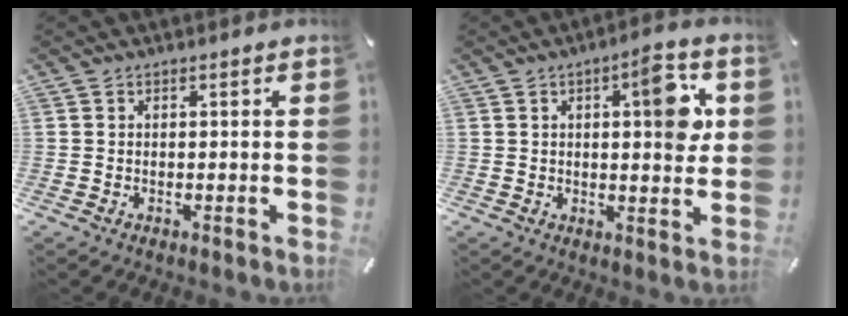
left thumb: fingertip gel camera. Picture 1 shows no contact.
{"total": 10.7, "force": [3.6, 3.5, 9.5], "torque": [-0.117, -0.015, 0.050]}